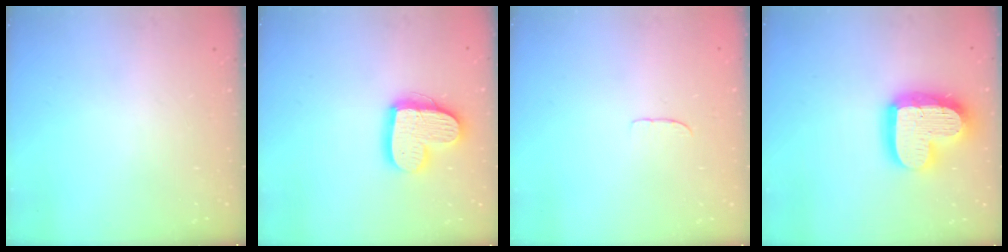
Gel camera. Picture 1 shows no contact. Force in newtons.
{"total": 15.7, "press": 15.7, "slide": 1.4}
{"total": 3.1, "press": 3.1, "slide": 0.2}
{"total": 19.6, "press": 19.6, "slide": 1.5}